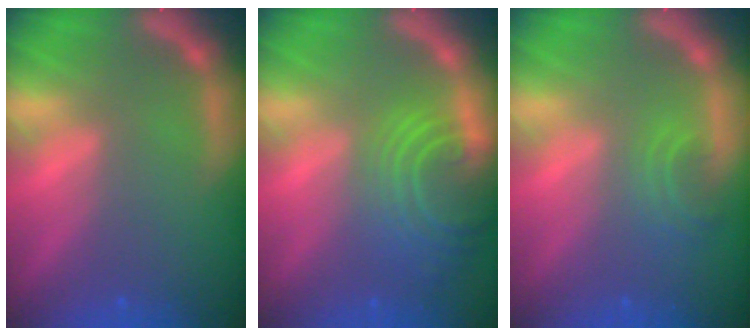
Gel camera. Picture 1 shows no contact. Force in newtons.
{"total": 8.1}
{"total": 2.4}